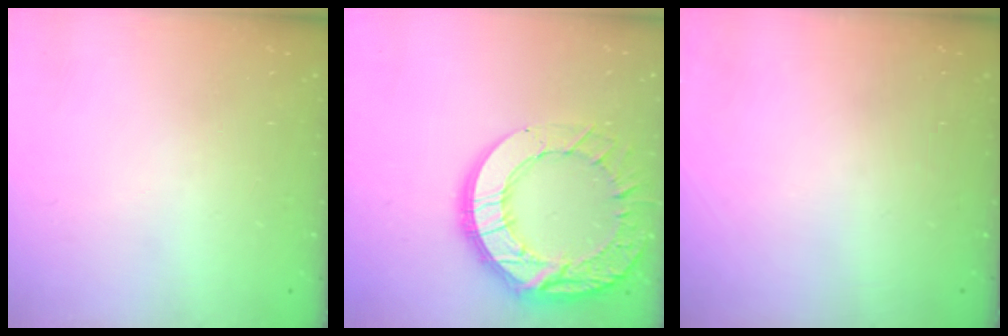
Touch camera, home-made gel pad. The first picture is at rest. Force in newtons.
{"total": 22.1, "press": 22.0, "slide": 2.0}
{"total": 0.0}